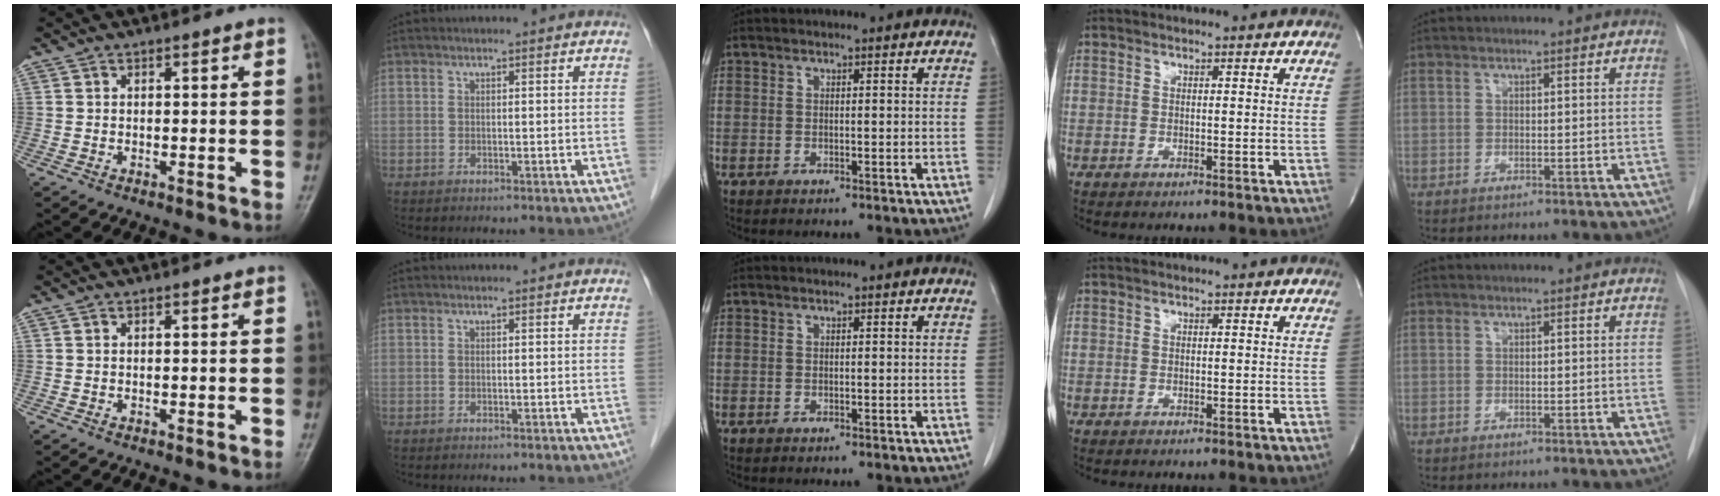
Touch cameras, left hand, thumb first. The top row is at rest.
{}